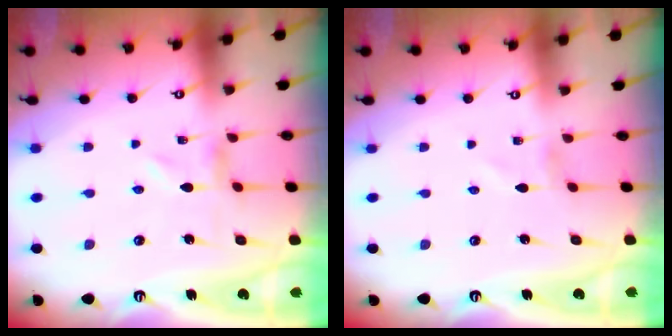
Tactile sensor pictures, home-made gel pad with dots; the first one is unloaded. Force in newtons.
{"total": 1.4, "press": 1.4, "slide": 0.1}